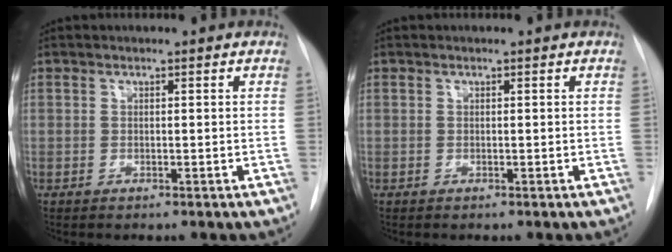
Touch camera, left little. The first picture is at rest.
{"total": 0.0}